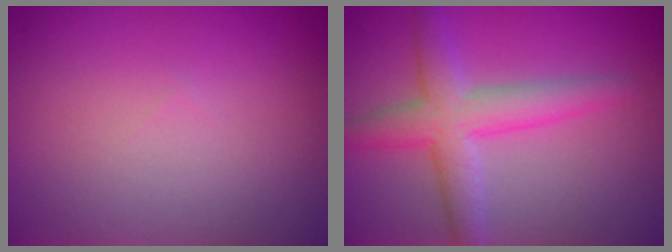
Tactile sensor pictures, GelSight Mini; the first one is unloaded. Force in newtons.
{"total": 4.6, "press": 4.6, "slide": 0.1}